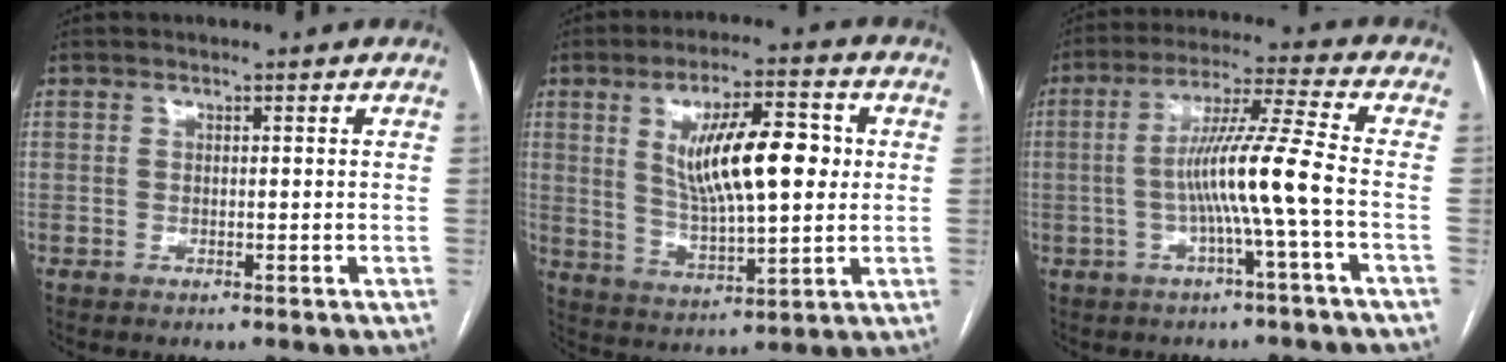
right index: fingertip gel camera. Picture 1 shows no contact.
{"total": 13.8, "force": [2.8, 3.5, 13.0], "torque": [-0.227, 0.012, 0.050]}
{"total": 10.0, "force": [-2.1, -1.5, 9.6], "torque": [-0.177, 0.013, -0.039]}